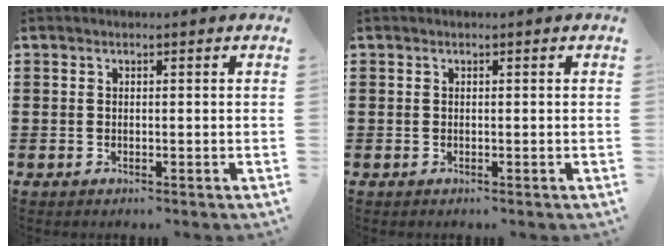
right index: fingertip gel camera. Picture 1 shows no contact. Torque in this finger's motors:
{"motor_torque": [-0.81, 1.33, 0.00, 0.00]}